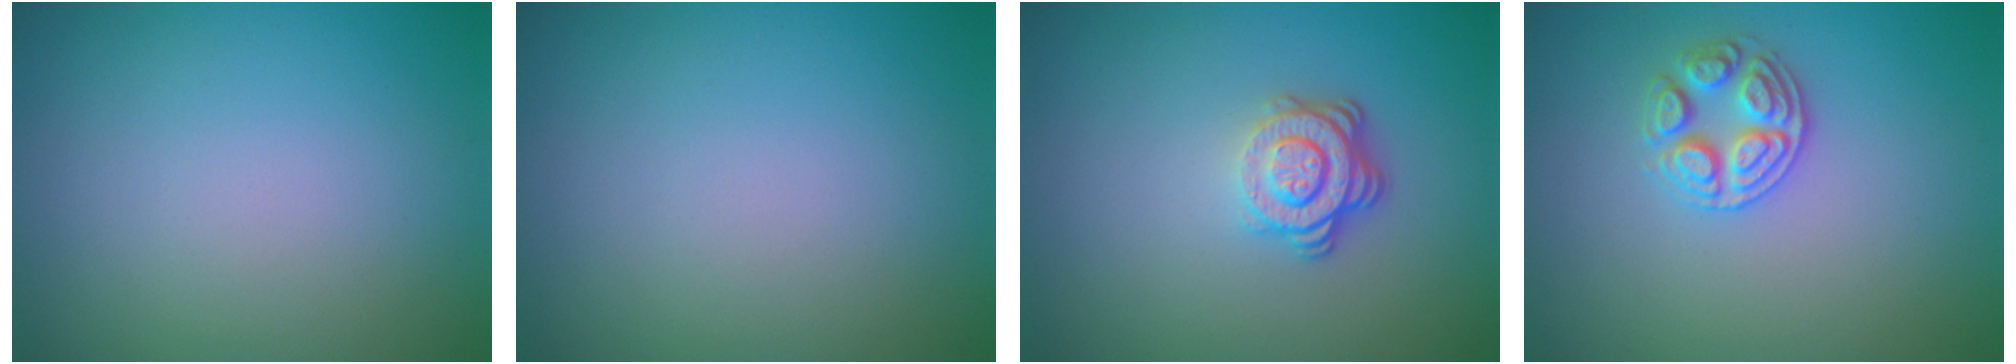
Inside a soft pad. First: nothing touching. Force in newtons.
{"total": 0.0}
{"total": 3.7, "press": 2.7, "slide": 2.5}
{"total": 2.7, "press": 2.7, "slide": 0.5}